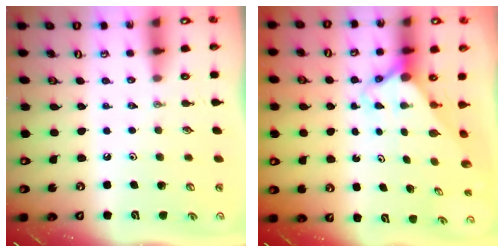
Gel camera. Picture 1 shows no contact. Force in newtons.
{"total": 2.7, "press": 2.7, "slide": 0.2}